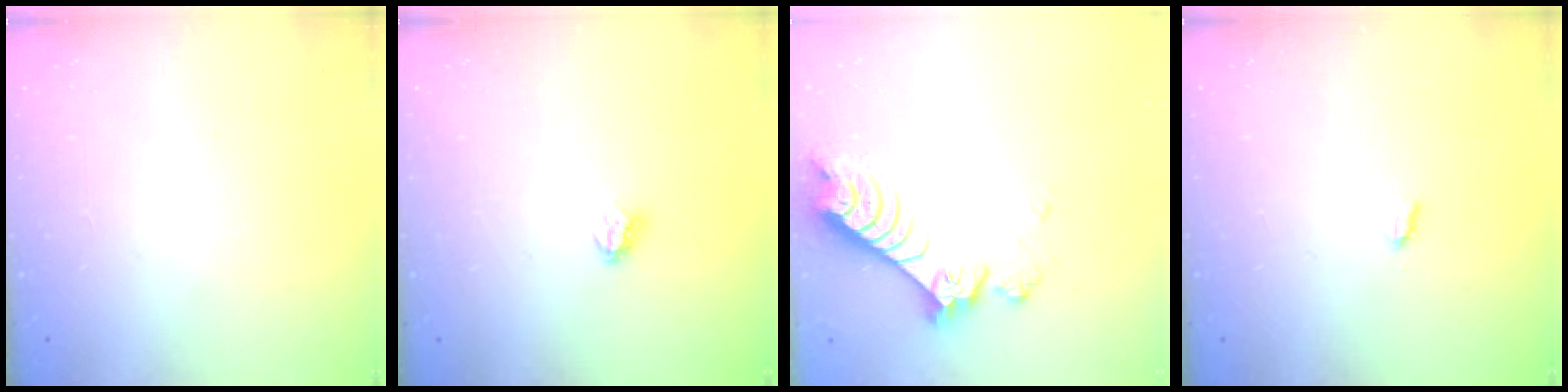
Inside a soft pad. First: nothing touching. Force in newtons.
{"total": 3.0, "press": 2.9, "slide": 0.4}
{"total": 7.6, "press": 7.6, "slide": 0.8}
{"total": 1.9, "press": 1.9, "slide": 0.3}